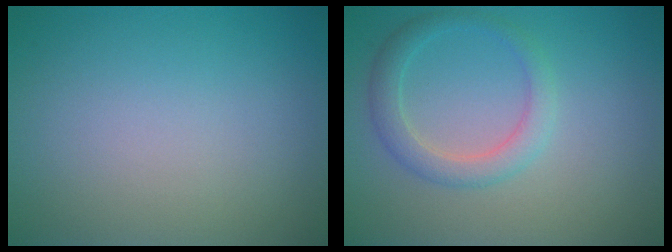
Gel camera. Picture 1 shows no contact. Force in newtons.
{"total": 2.7, "press": 2.7, "slide": 0.2}